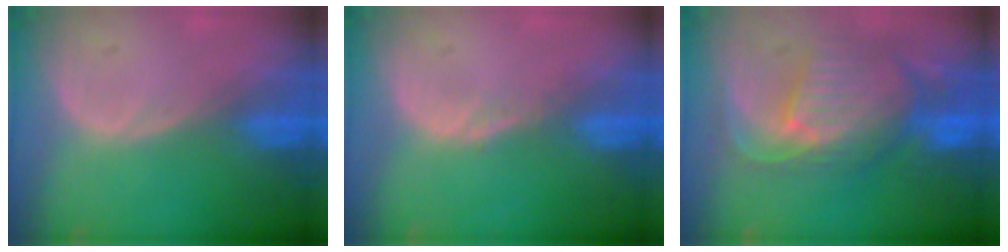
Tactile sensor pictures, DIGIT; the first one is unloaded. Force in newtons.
{"total": 1.0, "press": 1.0, "slide": 0.1}
{"total": 10.6, "press": 9.4, "slide": 4.9}